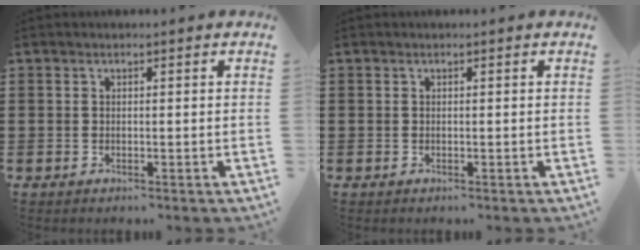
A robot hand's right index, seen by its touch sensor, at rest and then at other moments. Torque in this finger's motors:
{"motor_torque": [0.00, 0.00, 0.00, 0.00]}